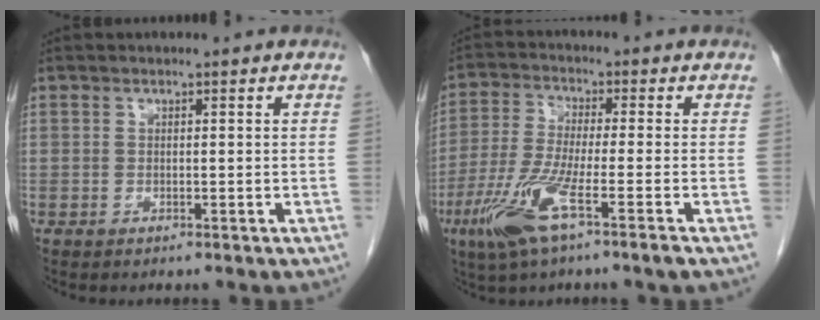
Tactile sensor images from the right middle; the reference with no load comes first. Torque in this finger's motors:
{"motor_torque": [1.49, -0.65, 0.67, 0.21]}